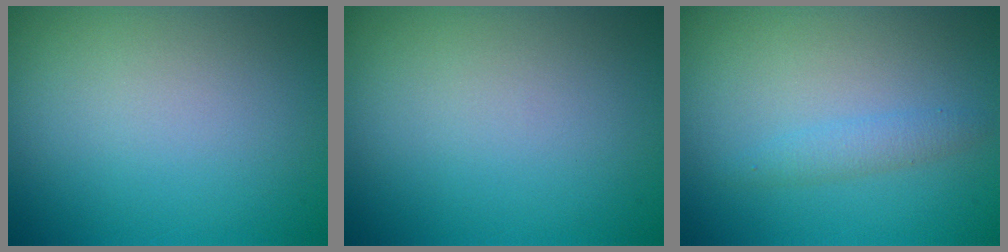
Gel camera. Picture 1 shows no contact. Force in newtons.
{"total": 0.0}
{"total": 1.4, "press": 1.4, "slide": 0.0}